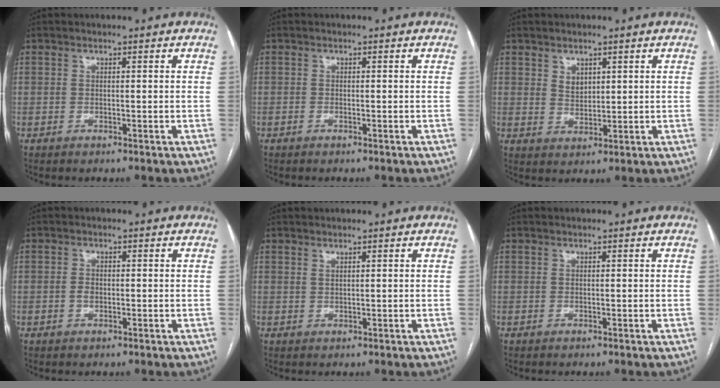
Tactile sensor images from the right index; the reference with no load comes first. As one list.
[{"total": 0.0}, {"total": 2.6, "force": [1.4, 1.7, 1.3], "torque": [-0.027, -0.003, 0.033]}, {"total": 1.5, "force": [-0.4, 1.0, 1.2], "torque": [-0.022, 0.003, -0.007]}, {"total": 0.6, "force": [0.5, 0.1, 0.3], "torque": [-0.009, -0.005, 0.011]}, {"total": 0.0}]